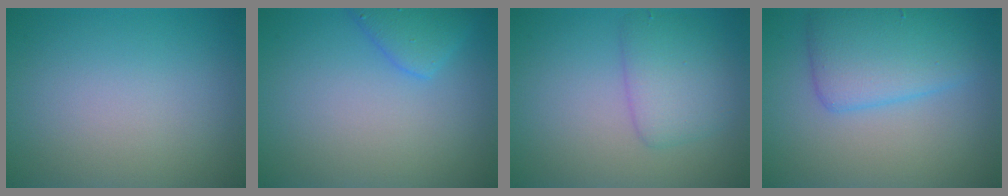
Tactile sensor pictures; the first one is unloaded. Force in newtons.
{"total": 2.6, "press": 2.6, "slide": 0.2}
{"total": 3.2, "press": 3.1, "slide": 0.1}
{"total": 5.1, "press": 5.1, "slide": 0.2}